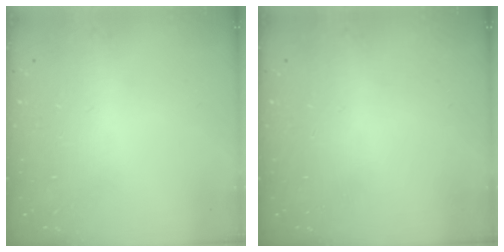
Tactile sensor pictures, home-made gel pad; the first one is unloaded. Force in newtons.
{"total": 0.0}